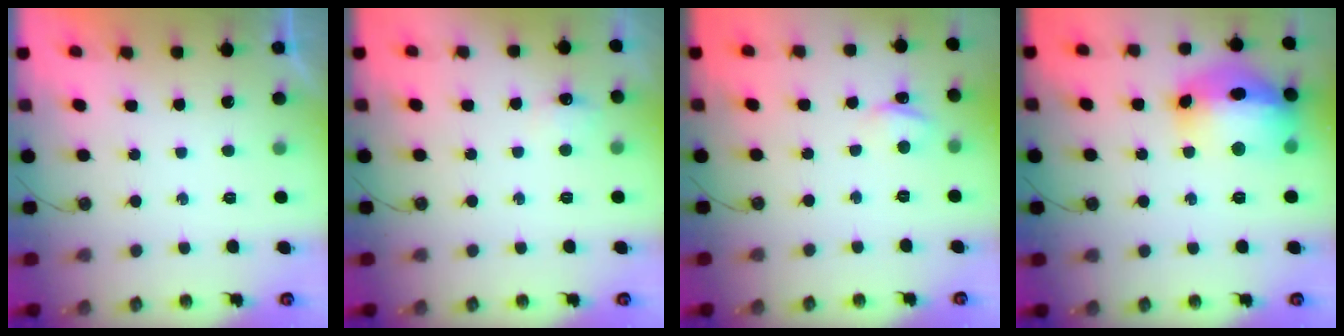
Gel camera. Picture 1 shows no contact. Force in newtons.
{"total": 5.1, "press": 5.0, "slide": 1.2}
{"total": 3.7, "press": 3.7, "slide": 0.5}
{"total": 21.7, "press": 20.9, "slide": 5.6}